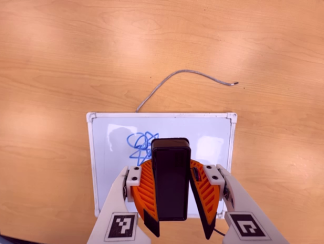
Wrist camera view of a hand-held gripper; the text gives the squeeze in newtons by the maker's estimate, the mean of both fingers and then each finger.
{"total": 8.5, "left": 8.2, "right": 8.8}